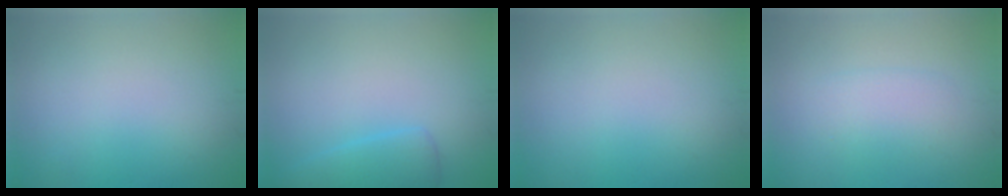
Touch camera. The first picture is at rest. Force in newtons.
{"total": 2.6, "press": 2.6, "slide": 0.2}
{"total": 0.0}
{"total": 2.0, "press": 2.0, "slide": 0.1}